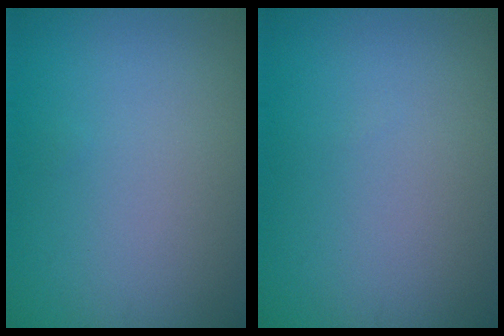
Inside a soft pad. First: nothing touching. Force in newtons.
{"total": 0.0}